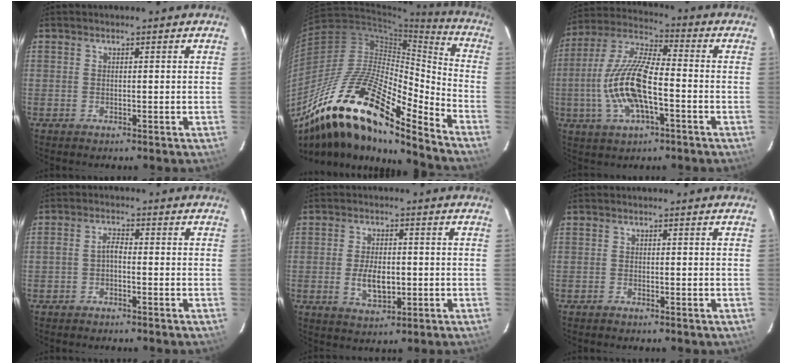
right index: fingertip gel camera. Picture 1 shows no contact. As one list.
[{"total": 24.2, "force": [-16.0, 6.4, 17.0], "torque": [-0.312, -0.025, -0.300]}, {"total": 15.1, "force": [-3.9, 5.2, 13.6], "torque": [-0.282, -0.001, -0.078]}, {"total": 2.1, "force": [-1.2, 0.9, 1.5], "torque": [-0.036, 0.010, -0.025]}, {"total": 6.5, "force": [-1.2, 3.5, 5.3], "torque": [-0.106, -0.005, -0.017]}, {"total": 1.0, "force": [-0.8, 0.6, 0.3], "torque": [-0.007, 0.000, -0.013]}]